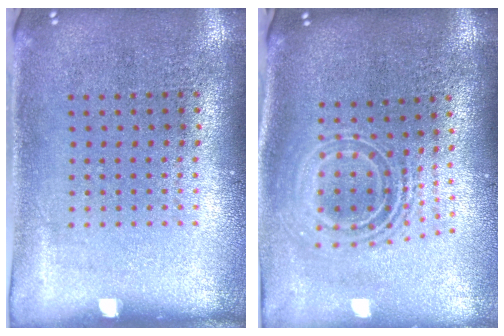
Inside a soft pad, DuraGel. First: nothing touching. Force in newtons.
{"total": 2.1, "press": 1.6, "slide": 1.4}